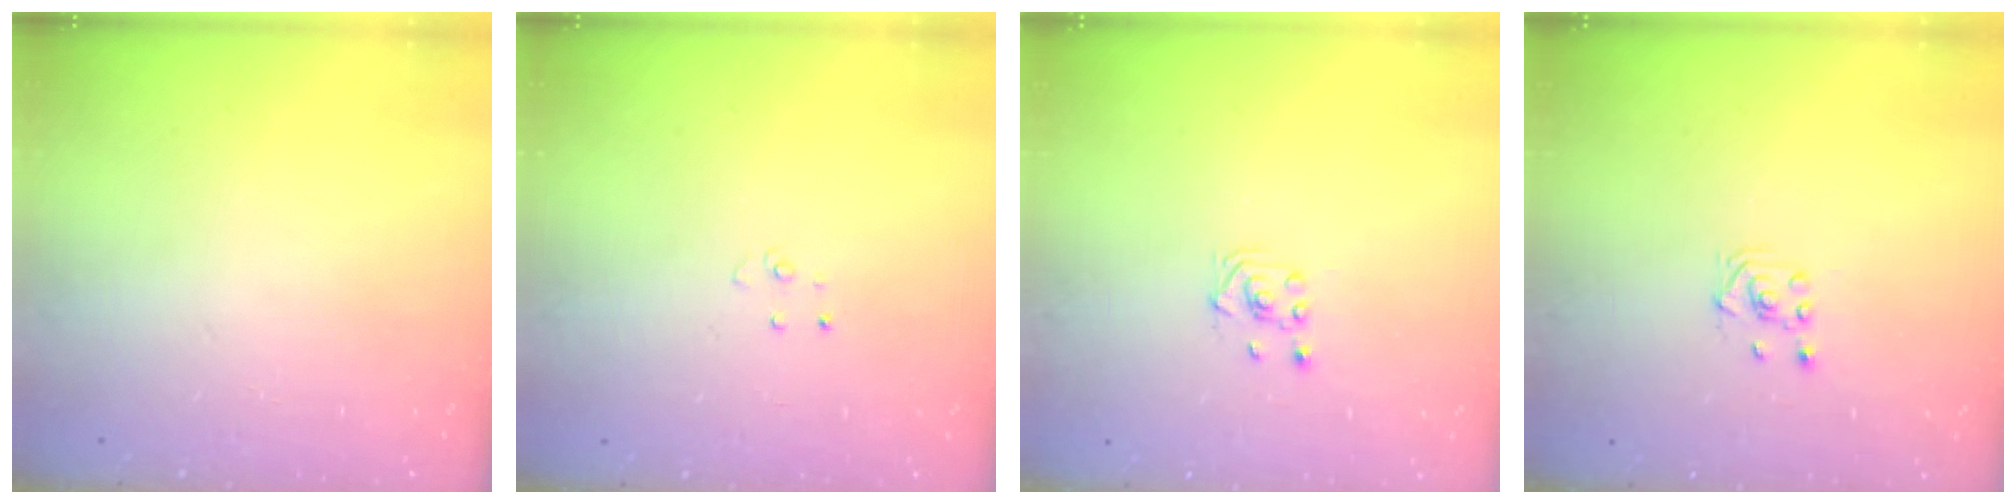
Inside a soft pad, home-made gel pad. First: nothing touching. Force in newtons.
{"total": 2.7, "press": 2.7, "slide": 0.2}
{"total": 1.6, "press": 1.4, "slide": 0.9}
{"total": 1.6, "press": 1.4, "slide": 0.9}